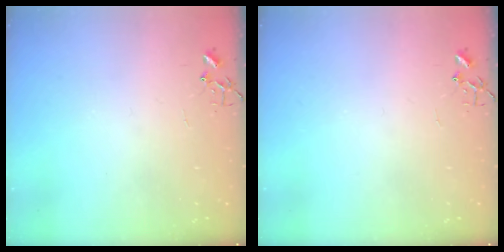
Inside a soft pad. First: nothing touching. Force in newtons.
{"total": 0.0}